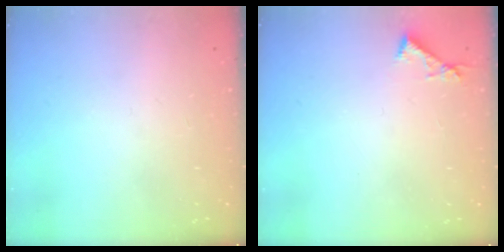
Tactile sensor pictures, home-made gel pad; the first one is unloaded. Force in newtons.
{"total": 4.2, "press": 4.2, "slide": 0.4}